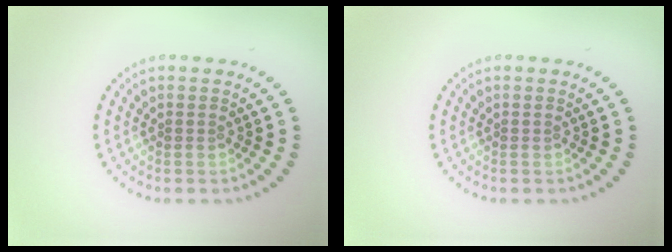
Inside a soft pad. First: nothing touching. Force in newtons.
{"total": 0.0}